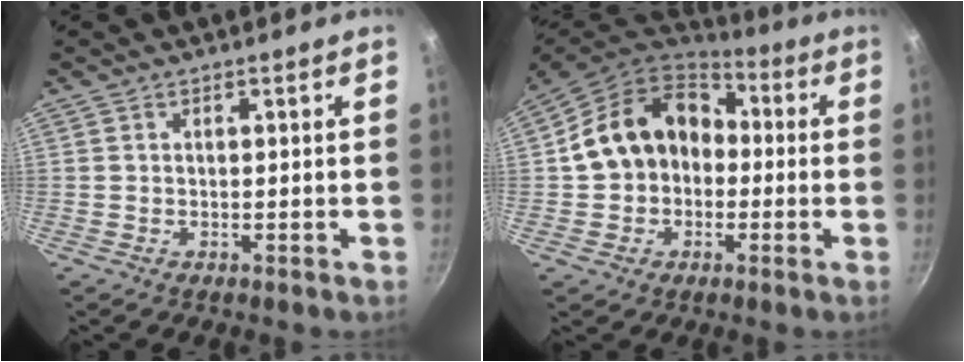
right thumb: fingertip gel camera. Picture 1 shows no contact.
{"total": 16.3, "force": [-0.3, 12.8, 10.0], "torque": [-0.147, 0.042, -0.015]}